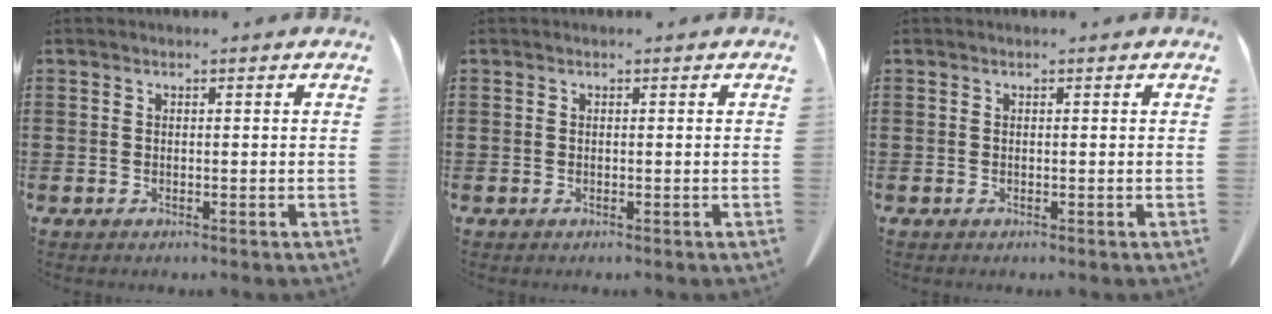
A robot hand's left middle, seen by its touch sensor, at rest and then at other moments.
{"total": 0.0}
{"total": 0.0}